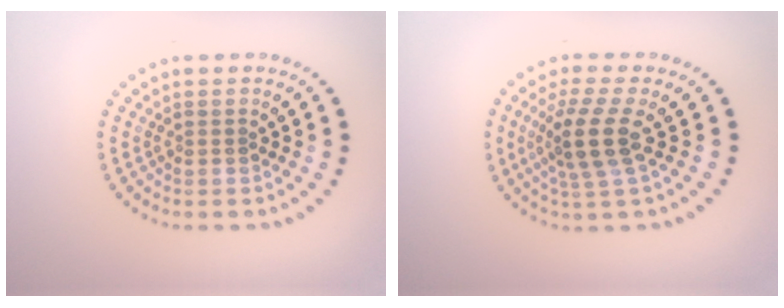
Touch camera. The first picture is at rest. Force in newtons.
{"total": 3.8, "press": 3.0, "slide": 2.4}